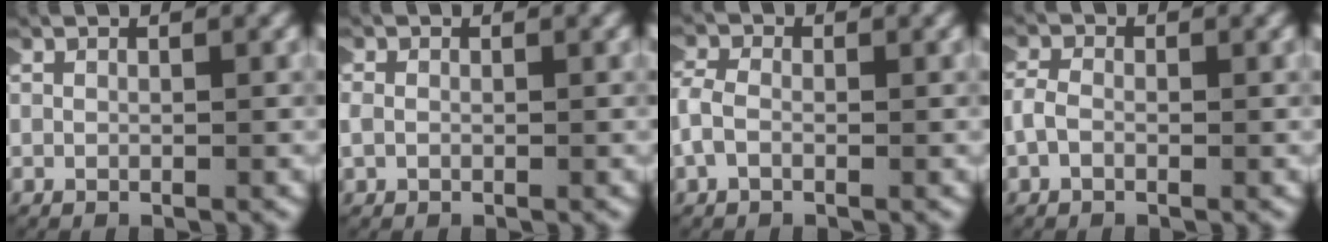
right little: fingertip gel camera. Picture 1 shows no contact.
{"total": 1.6, "force": [0.1, 1.3, 0.8], "torque": [-0.026, 0.001, 0.002]}
{"total": 2.5, "force": [-0.3, 1.9, 1.5], "torque": [-0.043, -0.003, -0.008]}
{"total": 1.6, "force": [-0.3, 1.2, 1.0], "torque": [-0.027, 0.003, -0.008]}